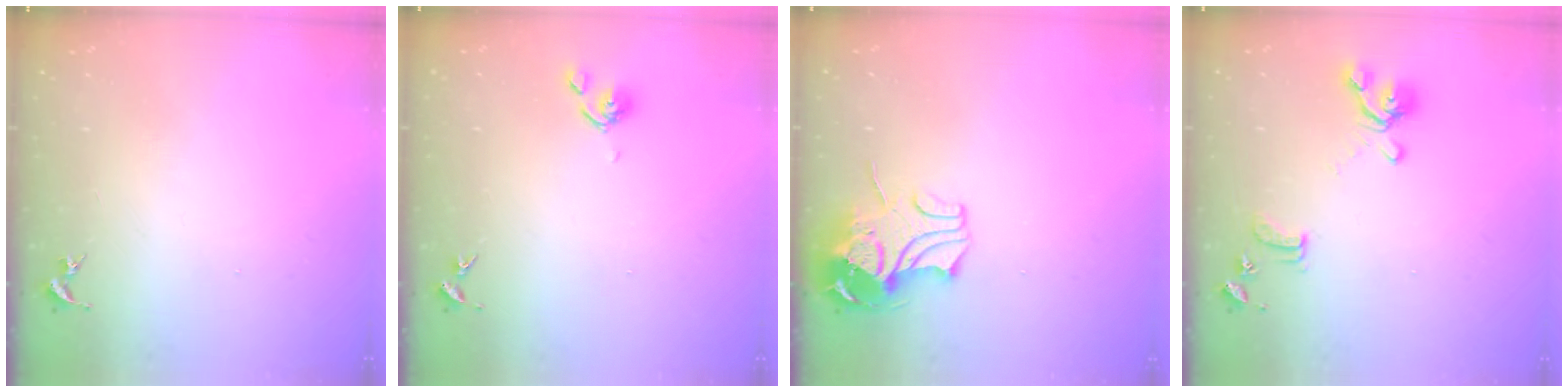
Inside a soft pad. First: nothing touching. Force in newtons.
{"total": 6.0, "press": 5.9, "slide": 0.8}
{"total": 11.6, "press": 11.5, "slide": 1.6}
{"total": 12.6, "press": 12.5, "slide": 1.4}